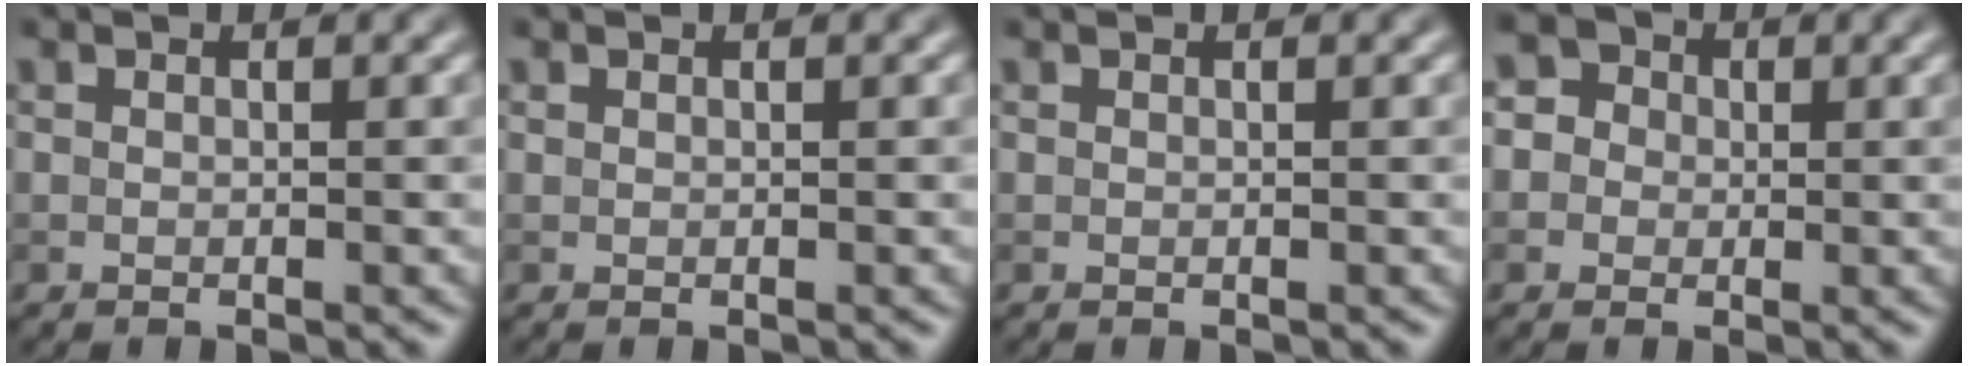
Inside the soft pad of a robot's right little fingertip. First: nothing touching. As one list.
[{"total": 0.0}, {"total": 0.0}, {"total": 3.8, "force": [1.1, 3.4, 1.2], "torque": [0.006, 0.022, -0.007]}]